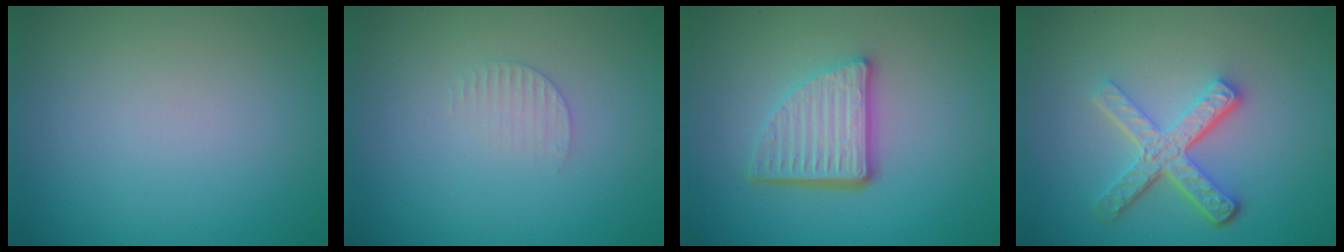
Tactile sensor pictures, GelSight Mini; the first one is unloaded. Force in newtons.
{"total": 1.3, "press": 1.2, "slide": 0.4}
{"total": 5.0, "press": 3.6, "slide": 3.6}
{"total": 4.9, "press": 3.6, "slide": 3.3}